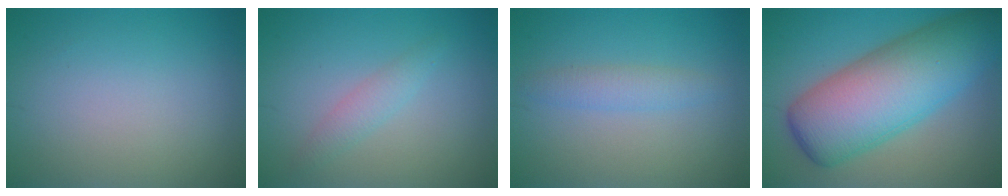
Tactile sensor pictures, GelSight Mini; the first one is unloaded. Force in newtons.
{"total": 1.6, "press": 1.6, "slide": 0.2}
{"total": 1.9, "press": 1.9, "slide": 0.0}
{"total": 11.7, "press": 11.7, "slide": 0.1}